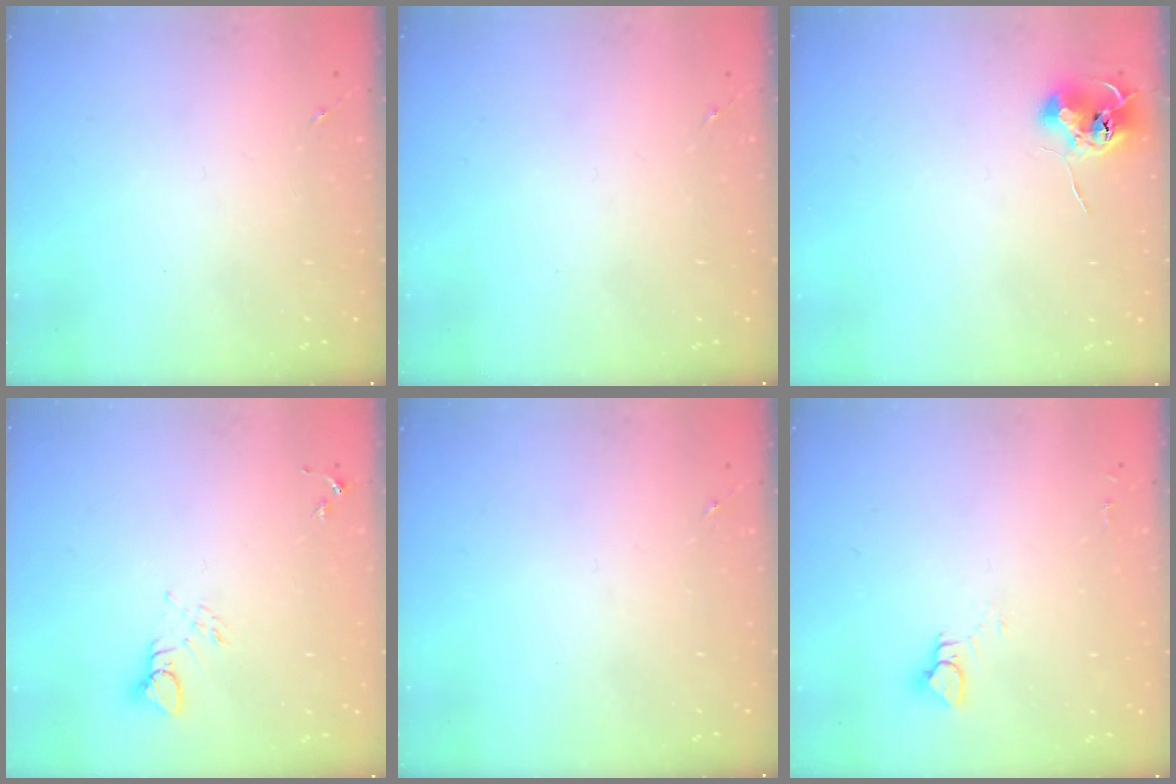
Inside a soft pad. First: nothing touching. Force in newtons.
{"total": 0.0}
{"total": 7.8, "press": 7.8, "slide": 0.8}
{"total": 4.1, "press": 4.1, "slide": 0.4}
{"total": 0.0}
{"total": 4.3, "press": 4.3, "slide": 0.4}